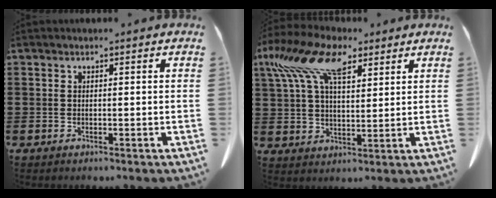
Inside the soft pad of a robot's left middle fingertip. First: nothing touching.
{"total": 12.6, "force": [7.6, 5.4, 8.5], "torque": [-0.191, -0.003, 0.141]}